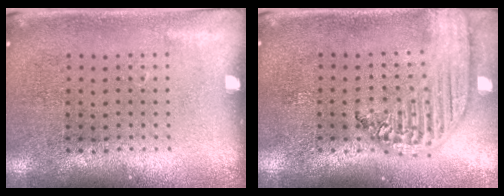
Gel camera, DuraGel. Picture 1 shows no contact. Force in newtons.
{"total": 2.3, "press": 1.9, "slide": 1.2}